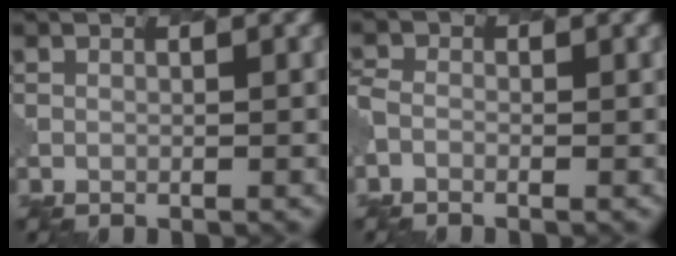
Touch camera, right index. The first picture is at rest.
{"total": 1.2, "force": [-0.8, 0.8, 0.4], "torque": [-0.010, -0.004, -0.025]}